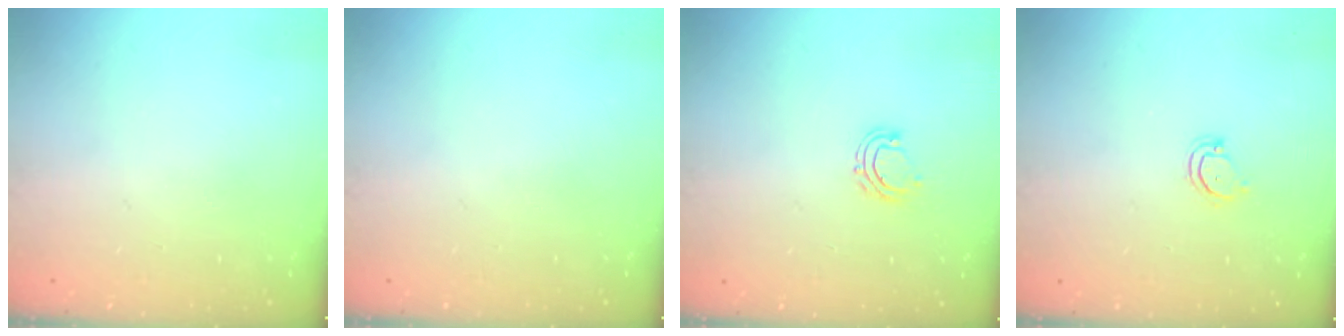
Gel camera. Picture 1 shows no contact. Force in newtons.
{"total": 0.0}
{"total": 5.8, "press": 5.7, "slide": 1.1}
{"total": 2.5, "press": 2.5, "slide": 0.1}